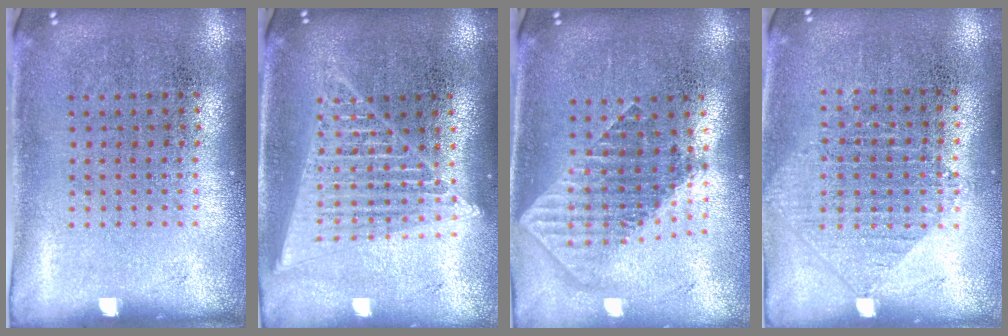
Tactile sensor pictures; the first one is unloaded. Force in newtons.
{"total": 1.8, "press": 1.6, "slide": 0.8}
{"total": 1.9, "press": 1.5, "slide": 1.1}
{"total": 0.9, "press": 0.9, "slide": 0.2}